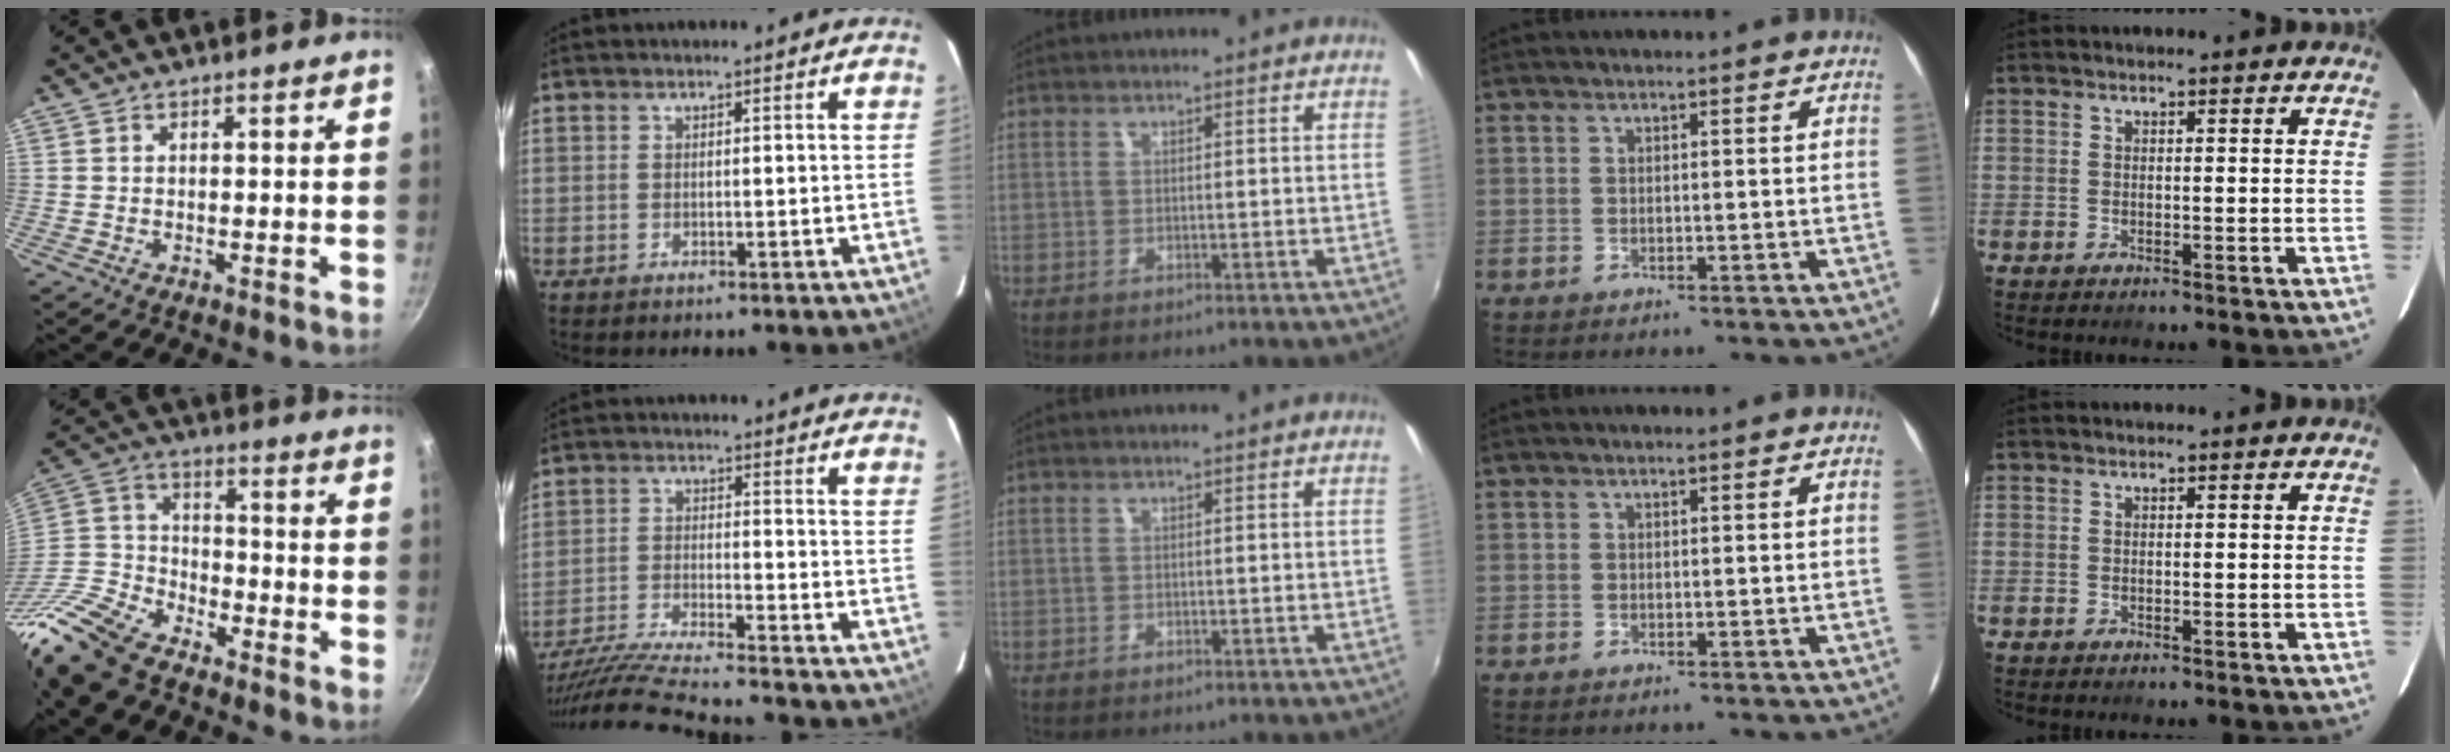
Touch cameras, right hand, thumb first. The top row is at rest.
{"thumb": {"total": 17.1, "force": [-13.0, 7.5, 8.1], "torque": [-0.161, 0.069, -0.270]}, "index": {"total": 18.0, "force": [-16.3, -1.0, 7.5], "torque": [-0.160, -0.038, -0.284]}}